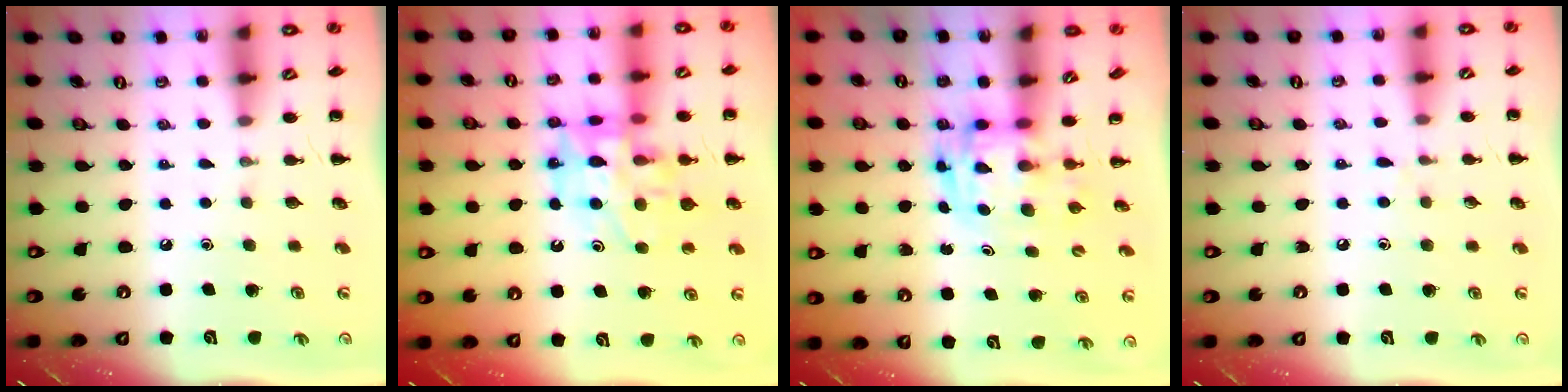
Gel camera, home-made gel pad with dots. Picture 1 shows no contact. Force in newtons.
{"total": 15.4, "press": 14.9, "slide": 3.6}
{"total": 2.9, "press": 2.9, "slide": 0.5}
{"total": 4.0, "press": 3.6, "slide": 1.7}